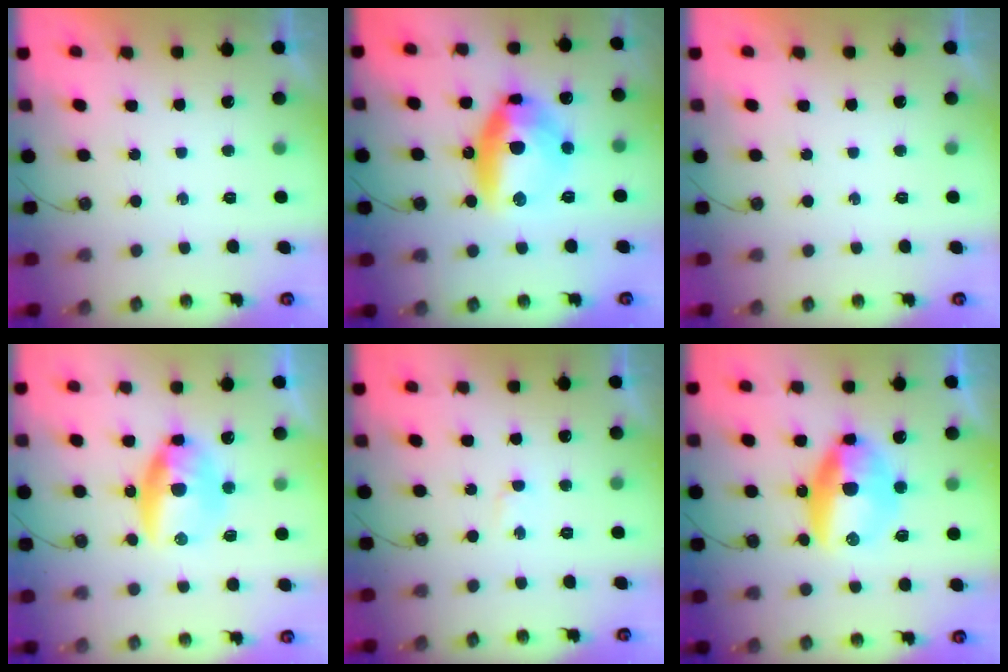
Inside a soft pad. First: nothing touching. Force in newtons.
{"total": 14.6, "press": 14.4, "slide": 1.8}
{"total": 0.0}
{"total": 16.2, "press": 13.5, "slide": 9.0}
{"total": 1.8, "press": 1.4, "slide": 1.1}
{"total": 12.7, "press": 12.7, "slide": 0.5}